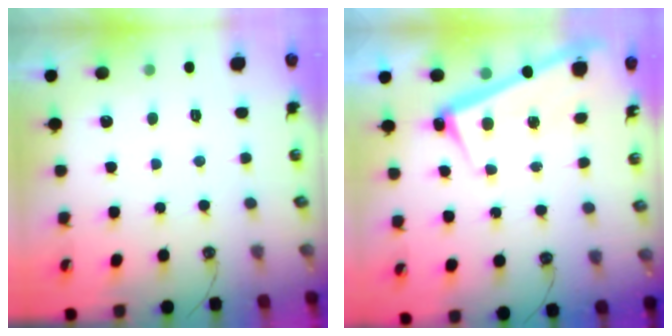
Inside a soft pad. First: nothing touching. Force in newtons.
{"total": 2.3, "press": 2.3, "slide": 0.5}